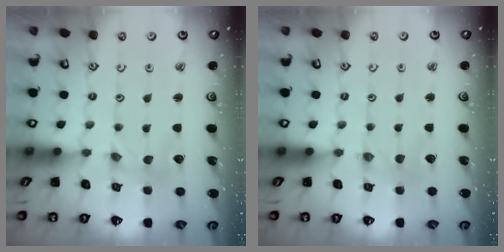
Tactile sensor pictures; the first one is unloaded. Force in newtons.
{"total": 0.5, "press": 0.5, "slide": 0.2}